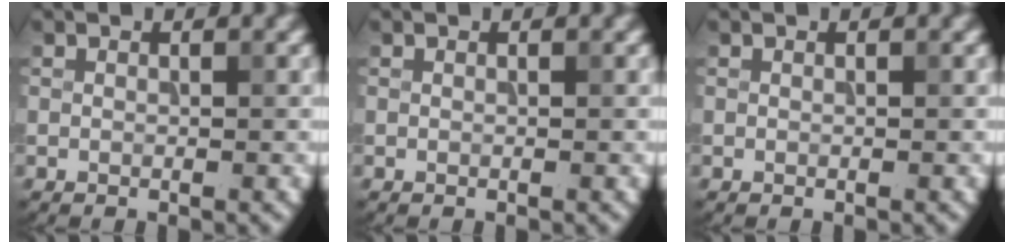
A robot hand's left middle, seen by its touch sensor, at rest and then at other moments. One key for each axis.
{"total": 0.0}
{"total": 0.0}